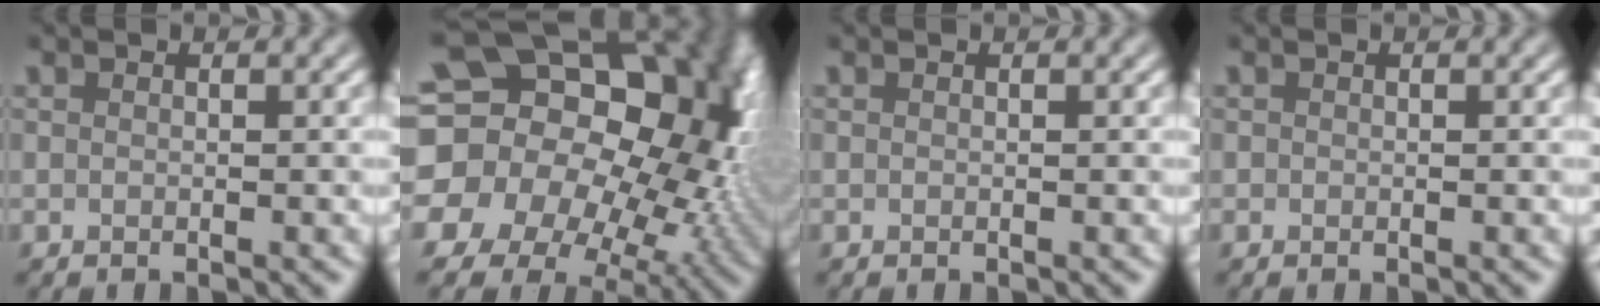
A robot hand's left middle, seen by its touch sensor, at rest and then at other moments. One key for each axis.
{"total": 24.4, "fx": 1.0, "fy": 19.8, "fz": 14.1, "tx": -0.218, "ty": 0.033, "tz": -0.039}
{"total": 0.0}
{"total": 0.0}